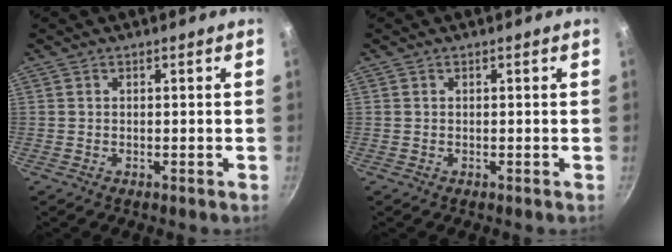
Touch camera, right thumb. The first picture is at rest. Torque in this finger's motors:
{"motor_torque": [0.13, 0.18, 0.03, 0.00, 0.03]}